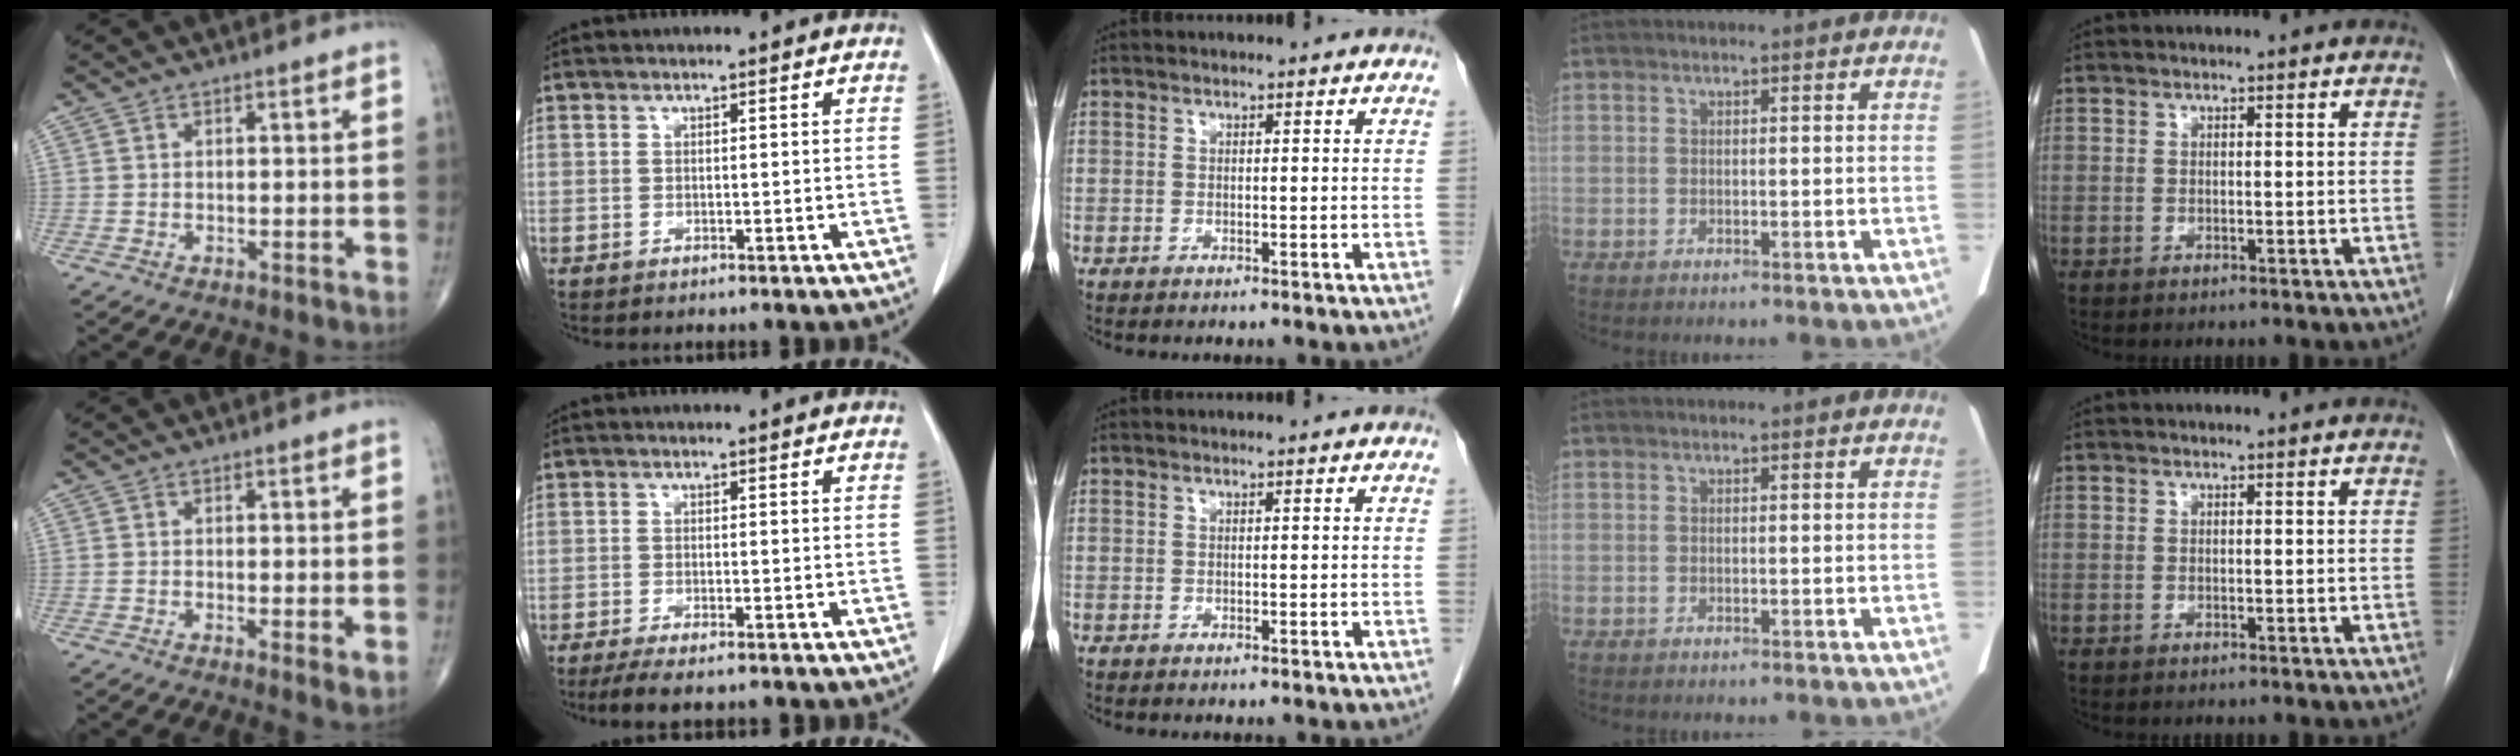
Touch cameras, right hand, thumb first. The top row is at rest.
{"thumb": {"total": 2.3, "force": [-0.3, 0.6, 2.3], "torque": [-0.044, -0.011, -0.010]}, "index": {"total": 5.8, "force": [-4.6, 1.0, 3.3], "torque": [-0.050, -0.012, -0.071]}}